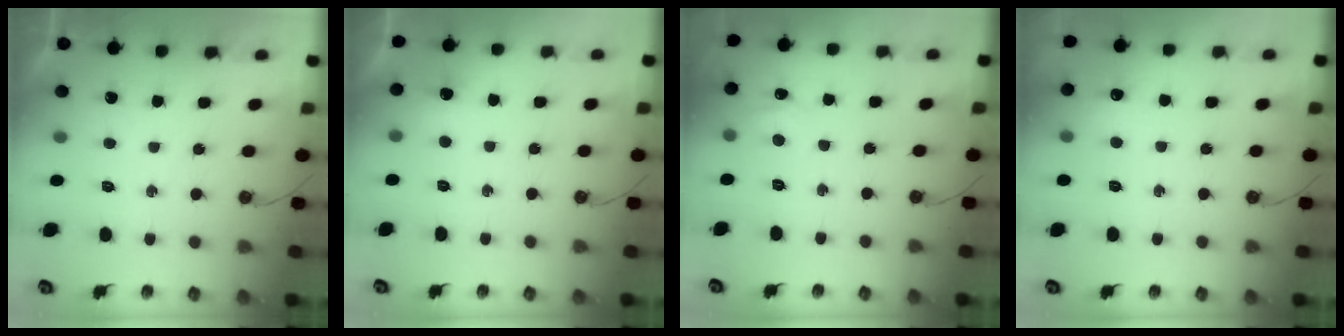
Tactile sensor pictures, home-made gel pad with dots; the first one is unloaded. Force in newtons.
{"total": 4.4, "press": 4.2, "slide": 1.2}
{"total": 4.1, "press": 4.0, "slide": 0.6}
{"total": 5.8, "press": 5.8, "slide": 0.9}